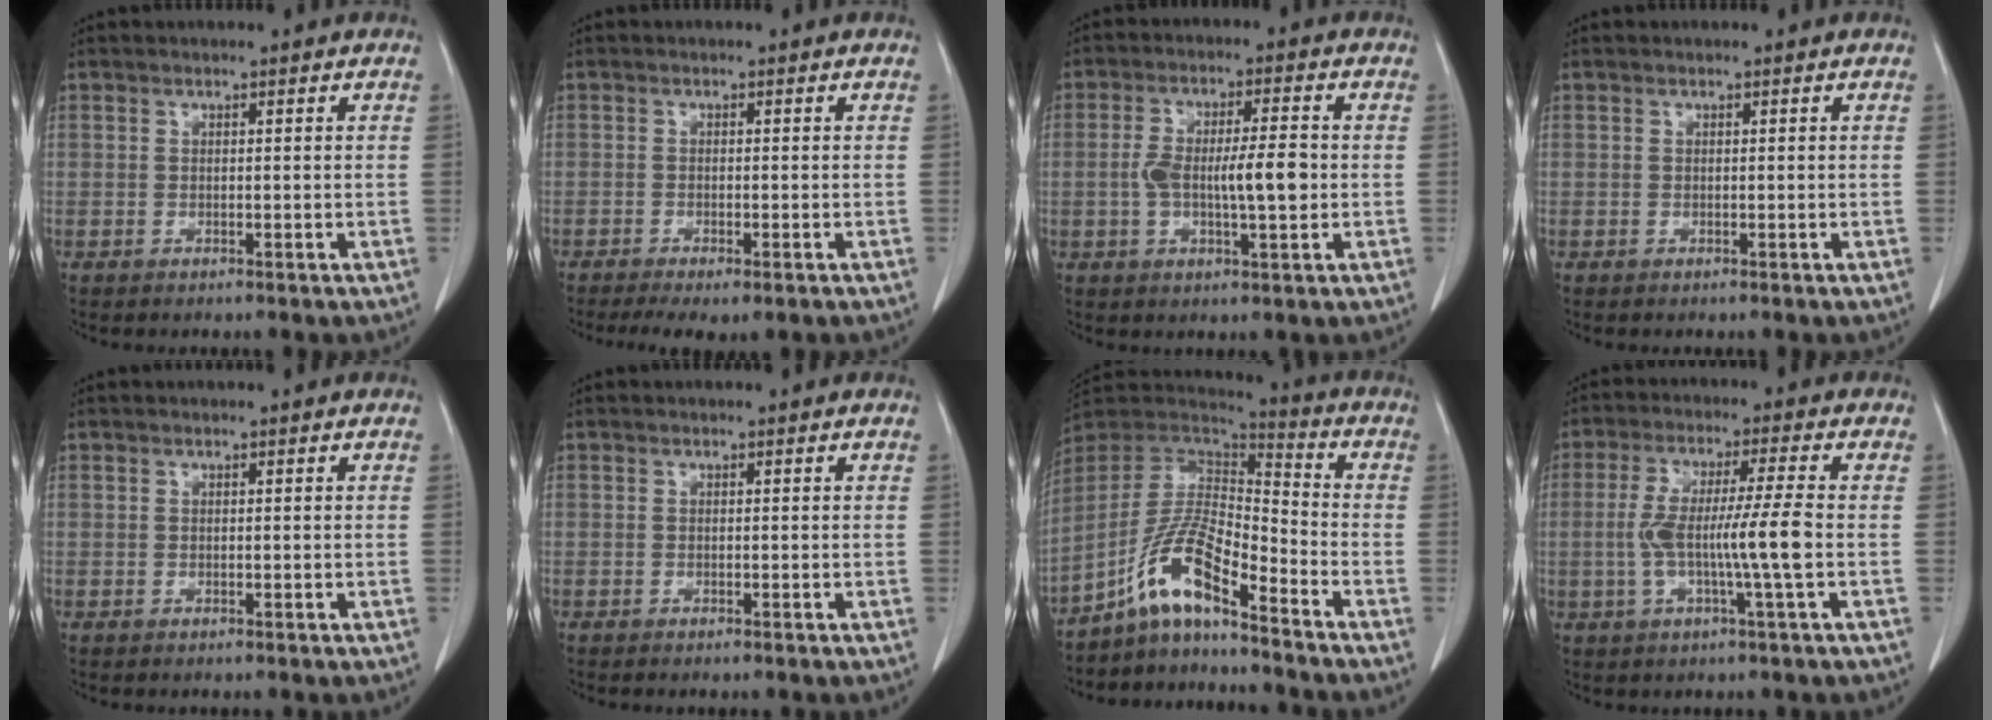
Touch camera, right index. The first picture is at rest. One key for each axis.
{"total": 6.0, "fx": -4.5, "fy": 1.5, "fz": 3.7, "tx": -0.048, "ty": -0.012, "tz": -0.064}
{"total": 8.1, "fx": -0.6, "fy": 1.9, "fz": 7.9, "tx": -0.145, "ty": 0.011, "tz": -0.007}
{"total": 0.0}
{"total": 0.0}
{"total": 0.7, "fx": -0.6, "fy": 0.0, "fz": 0.3, "tx": -0.006, "ty": 0.000, "tz": -0.007}
{"total": 10.6, "fx": -7.5, "fy": 1.4, "fz": 7.4, "tx": -0.158, "ty": 0.016, "tz": -0.141}
{"total": 8.6, "fx": -1.3, "fy": -0.6, "fz": 8.5, "tx": -0.166, "ty": 0.007, "tz": -0.022}